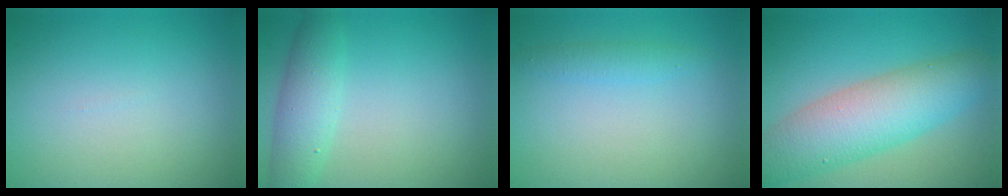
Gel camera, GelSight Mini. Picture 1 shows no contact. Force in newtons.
{"total": 3.4, "press": 3.4, "slide": 0.2}
{"total": 1.3, "press": 1.3, "slide": 0.0}
{"total": 7.8, "press": 7.8, "slide": 0.2}